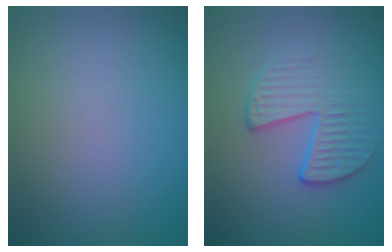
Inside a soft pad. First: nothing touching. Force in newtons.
{"total": 3.5, "press": 2.9, "slide": 2.0}